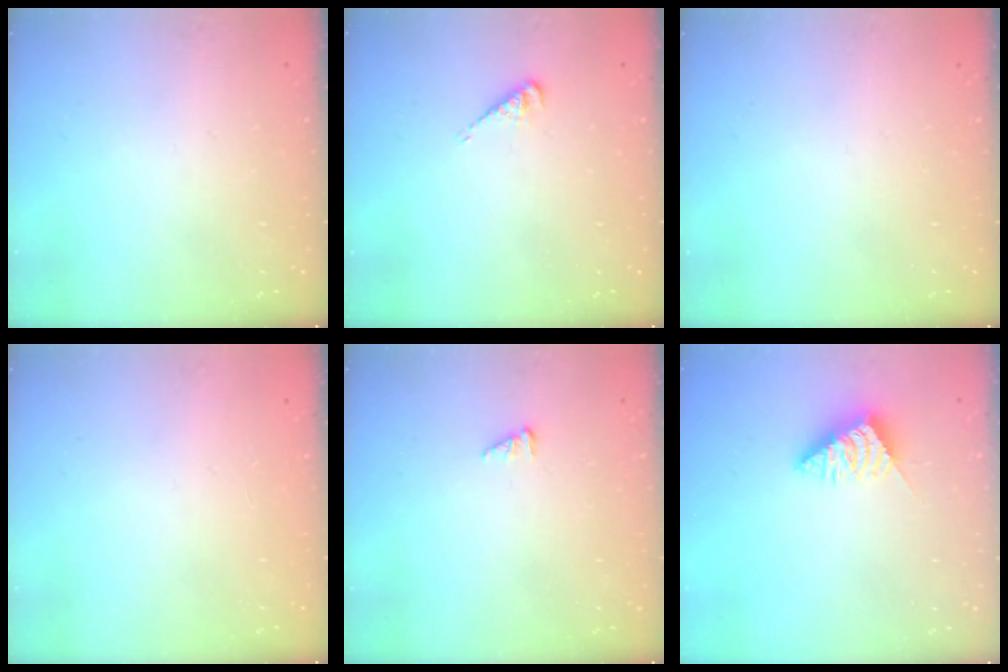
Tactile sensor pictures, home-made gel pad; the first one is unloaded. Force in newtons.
{"total": 3.4, "press": 3.4, "slide": 0.6}
{"total": 0.0}
{"total": 0.0}
{"total": 1.2, "press": 1.1, "slide": 0.1}
{"total": 3.4, "press": 3.3, "slide": 0.3}